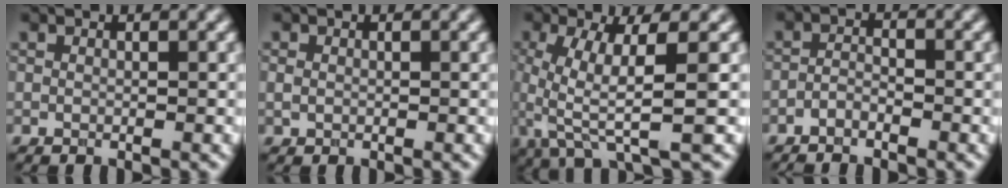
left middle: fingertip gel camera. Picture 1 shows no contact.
{"total": 0.8, "force": [0.0, 0.7, 0.4], "torque": [-0.008, -0.001, -0.001]}
{"total": 7.1, "force": [-0.8, 1.9, 6.7], "torque": [-0.142, -0.004, -0.016]}
{"total": 1.5, "force": [-1.2, 0.5, 0.7], "torque": [-0.015, 0.003, -0.028]}